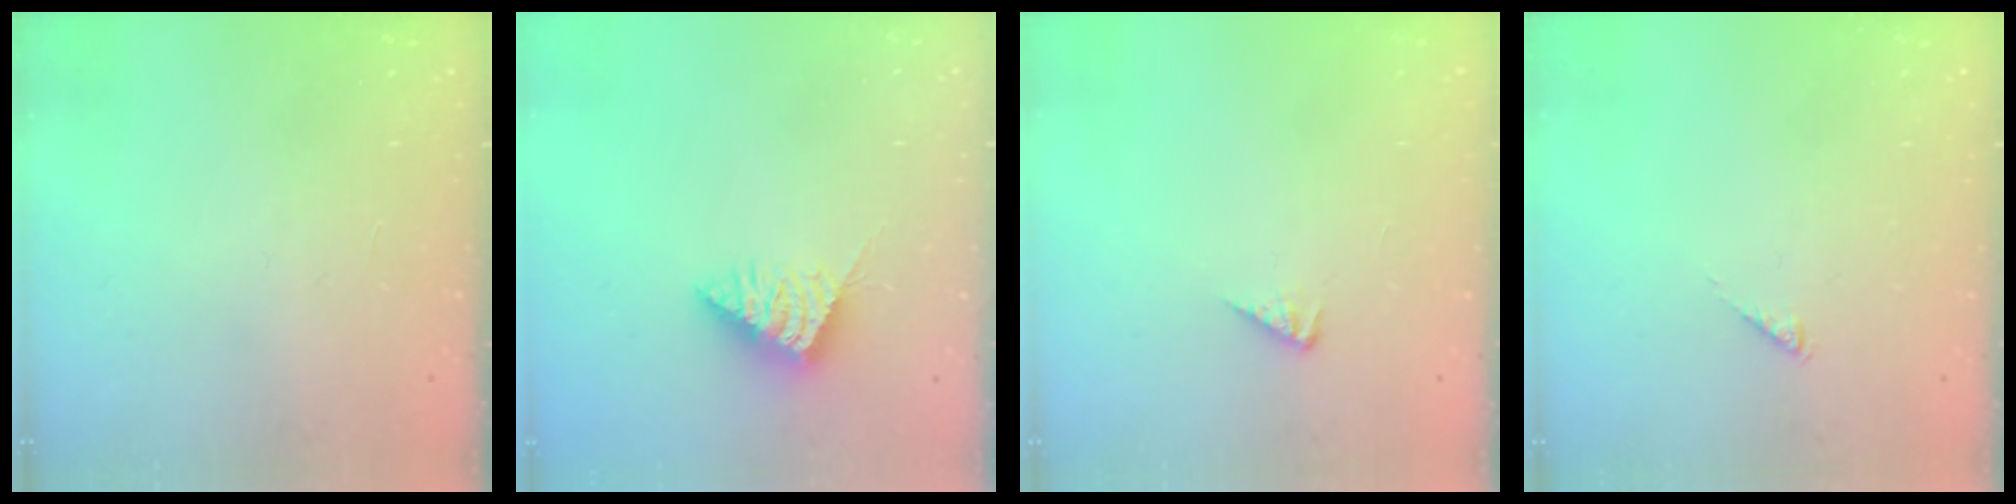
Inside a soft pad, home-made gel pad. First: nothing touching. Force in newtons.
{"total": 3.9, "press": 3.8, "slide": 0.6}
{"total": 2.5, "press": 2.5, "slide": 0.4}
{"total": 0.0}